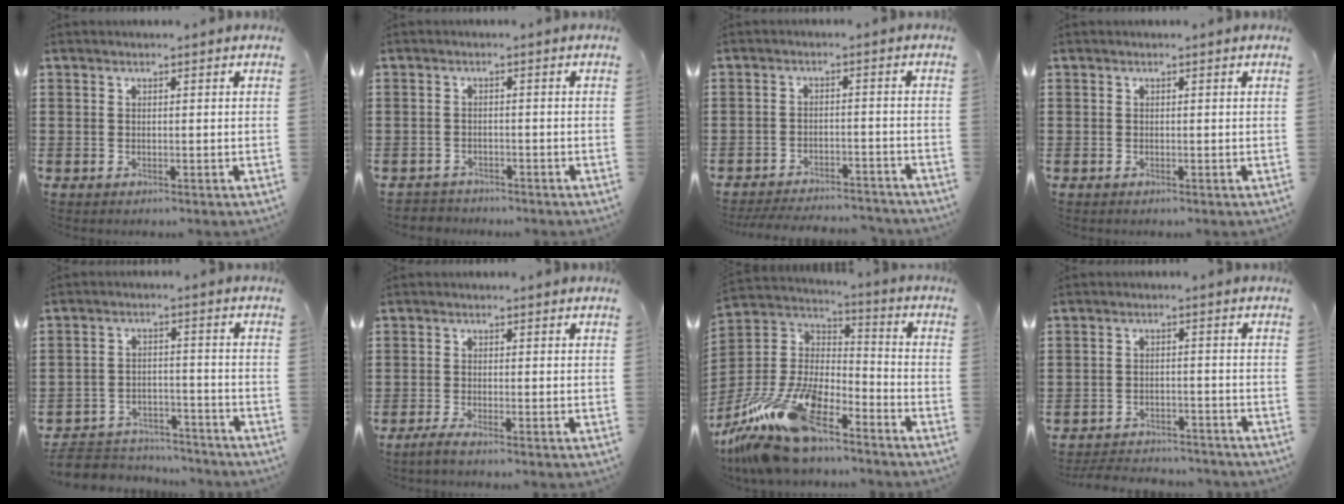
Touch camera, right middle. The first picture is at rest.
{"total": 1.7, "force": [-1.6, 0.3, -0.2], "torque": [-0.002, 0.001, -0.038]}
{"total": 3.9, "force": [-3.9, 0.2, 0.7], "torque": [-0.011, 0.004, -0.079]}
{"total": 0.0}
{"total": 5.0, "force": [-4.8, 1.1, 0.4], "torque": [-0.020, 0.007, -0.102]}
{"total": 1.4, "force": [-0.9, 0.0, 1.1], "torque": [-0.017, -0.003, -0.017]}
{"total": 16.8, "force": [-12.8, 4.7, 9.9], "torque": [-0.225, 0.028, -0.241]}
{"total": 3.3, "force": [-3.3, 0.4, 0.1], "torque": [-0.007, 0.003, -0.071]}